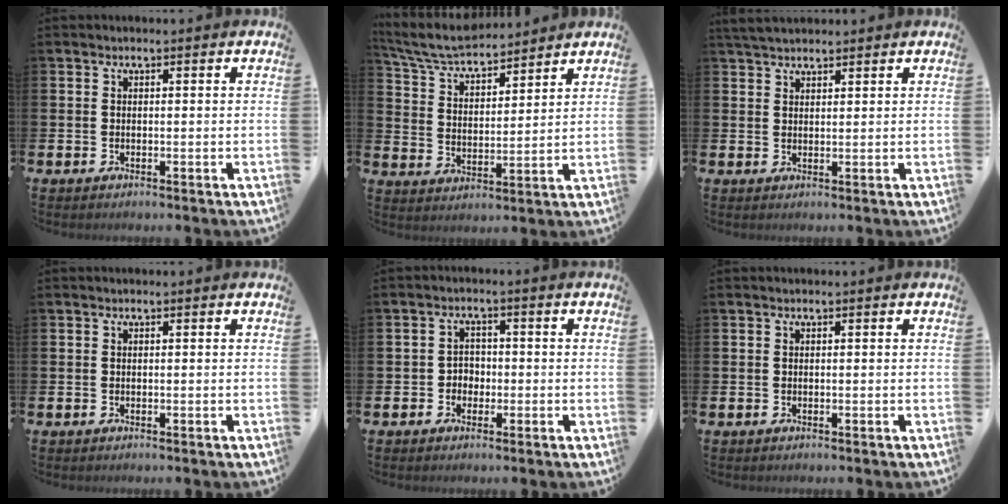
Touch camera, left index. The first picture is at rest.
{"total": 6.4, "force": [6.1, 1.0, 1.7], "torque": [-0.063, -0.038, 0.107]}
{"total": 3.0, "force": [2.8, 0.8, 0.8], "torque": [-0.011, -0.010, 0.051]}
{"total": 0.0}
{"total": 2.3, "force": [-0.9, 2.1, 0.6], "torque": [-0.003, 0.002, -0.026]}
{"total": 0.0}